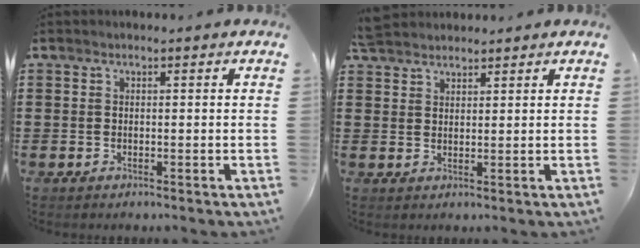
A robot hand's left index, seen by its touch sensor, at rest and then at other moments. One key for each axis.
{"total": 2.9, "fx": 2.7, "fy": 0.8, "fz": 0.3, "tx": -0.013, "ty": 0.000, "tz": 0.054}